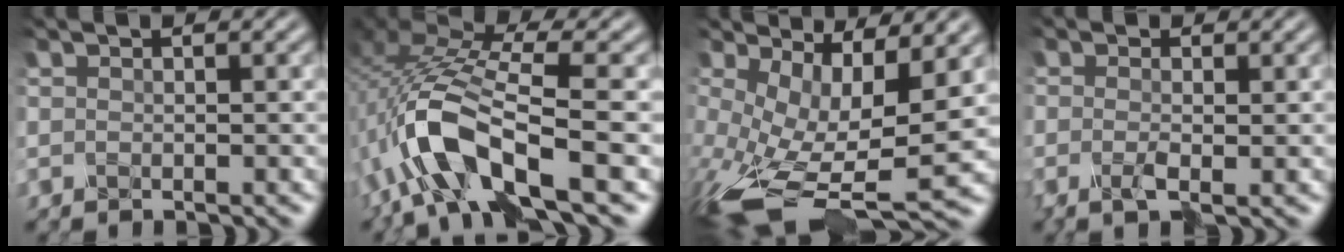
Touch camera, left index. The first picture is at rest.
{"total": 7.8, "force": [-3.1, 3.1, 6.4], "torque": [-0.145, 0.023, -0.071]}
{"total": 8.3, "force": [-1.5, 3.7, 7.3], "torque": [-0.166, -0.031, -0.026]}
{"total": 1.0, "force": [-0.2, 0.2, 1.0], "torque": [-0.034, 0.002, -0.011]}